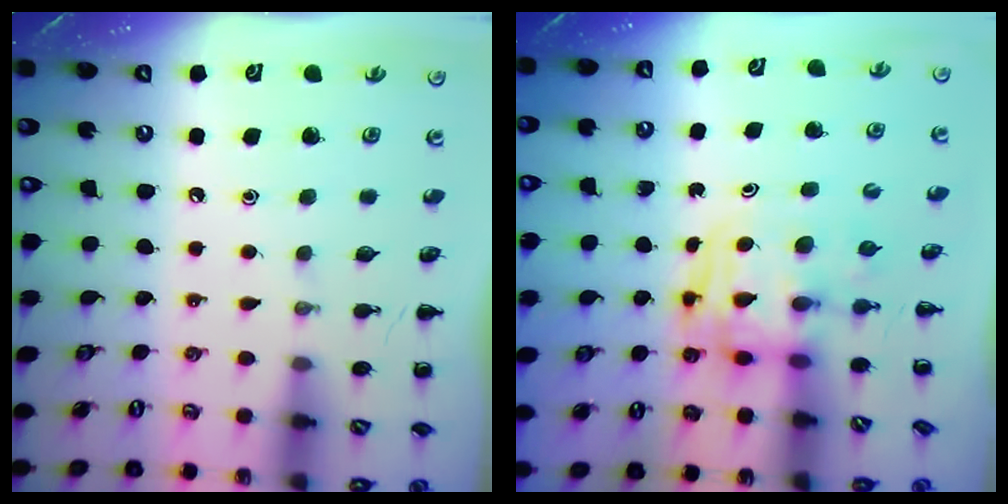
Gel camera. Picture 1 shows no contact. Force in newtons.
{"total": 2.7, "press": 2.7, "slide": 0.2}